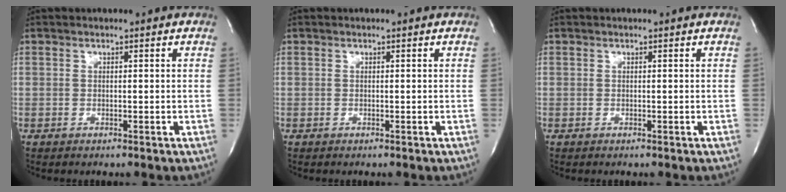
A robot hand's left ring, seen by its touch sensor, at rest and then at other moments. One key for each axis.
{"total": 0.0}
{"total": 0.0}